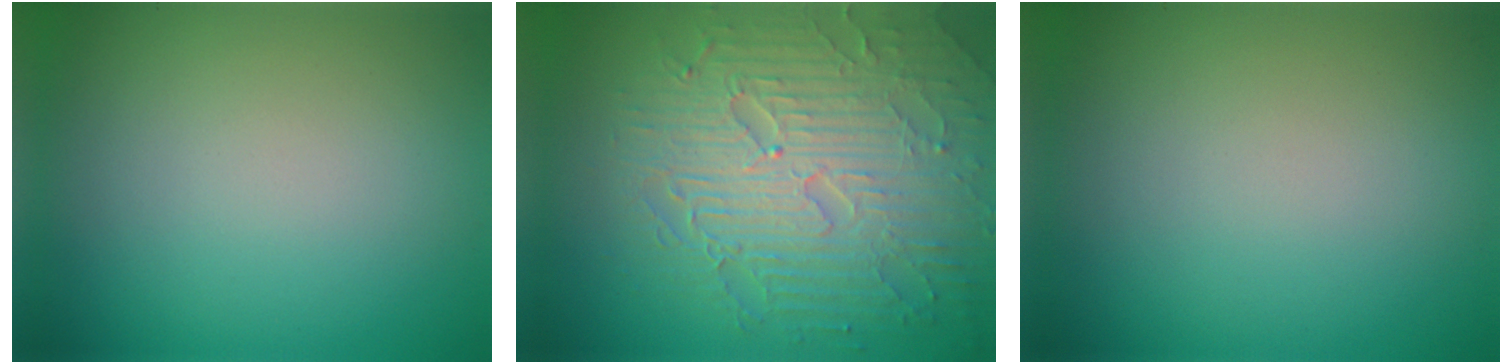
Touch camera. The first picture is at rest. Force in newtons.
{"total": 9.0, "press": 6.2, "slide": 6.6}
{"total": 0.0}